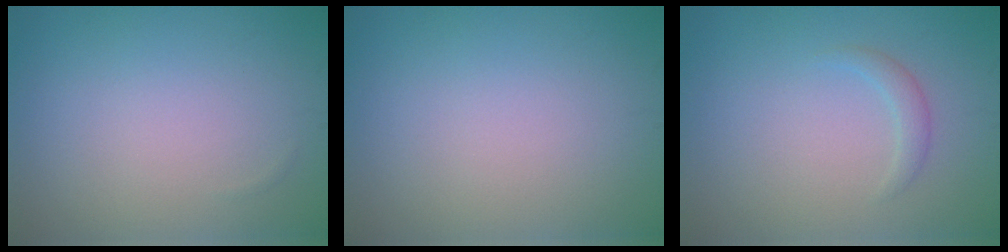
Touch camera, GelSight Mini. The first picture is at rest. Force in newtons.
{"total": 0.0}
{"total": 1.2, "press": 1.2, "slide": 0.1}